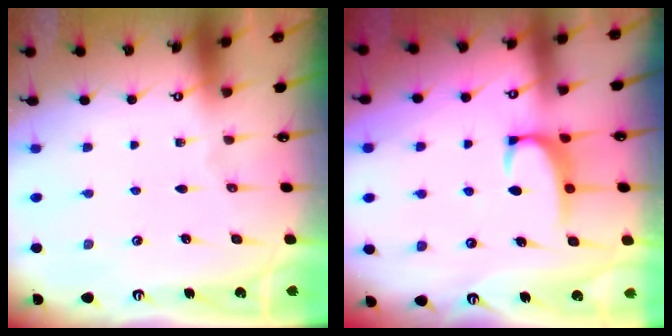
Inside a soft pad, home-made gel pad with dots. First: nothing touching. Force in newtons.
{"total": 2.4, "press": 2.3, "slide": 0.6}